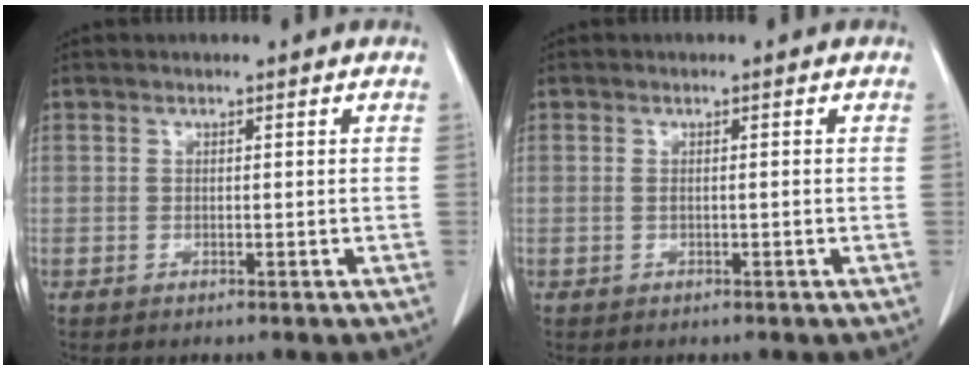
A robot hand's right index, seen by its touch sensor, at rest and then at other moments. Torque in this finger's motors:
{"motor_torque": [-0.04, -0.01, -0.03, -0.01]}